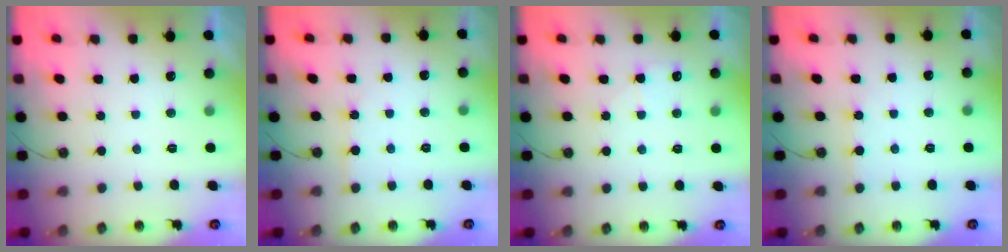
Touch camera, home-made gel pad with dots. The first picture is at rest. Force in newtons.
{"total": 2.9, "press": 2.9, "slide": 0.4}
{"total": 4.5, "press": 4.5, "slide": 0.4}
{"total": 3.1, "press": 3.1, "slide": 0.4}